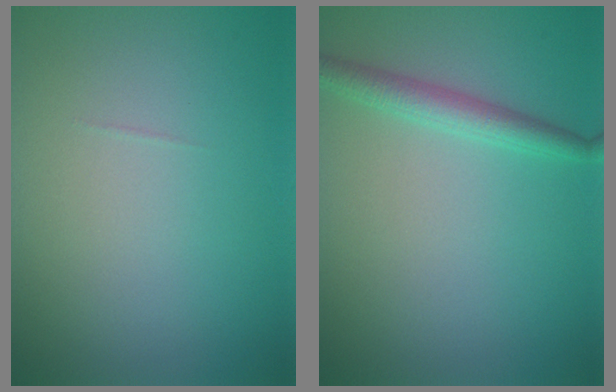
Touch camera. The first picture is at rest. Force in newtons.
{"total": 2.3, "press": 2.3, "slide": 0.1}